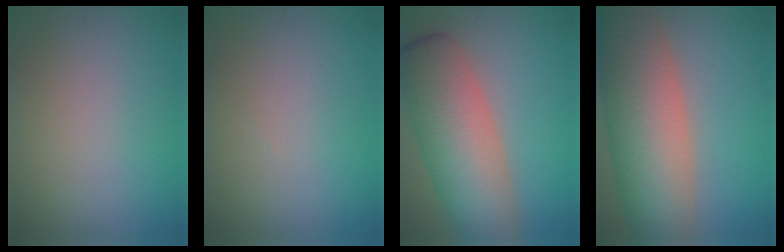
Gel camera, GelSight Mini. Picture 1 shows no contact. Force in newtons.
{"total": 0.0}
{"total": 9.9, "press": 9.9, "slide": 0.5}
{"total": 12.4, "press": 12.4, "slide": 0.5}